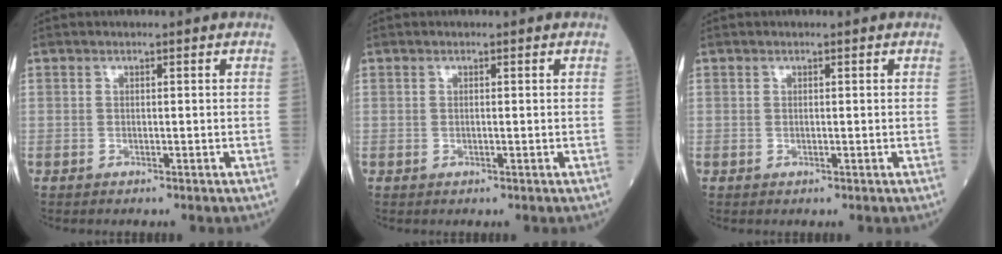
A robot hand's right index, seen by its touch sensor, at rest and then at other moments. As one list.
[{"total": 0.0}, {"total": 0.0}]